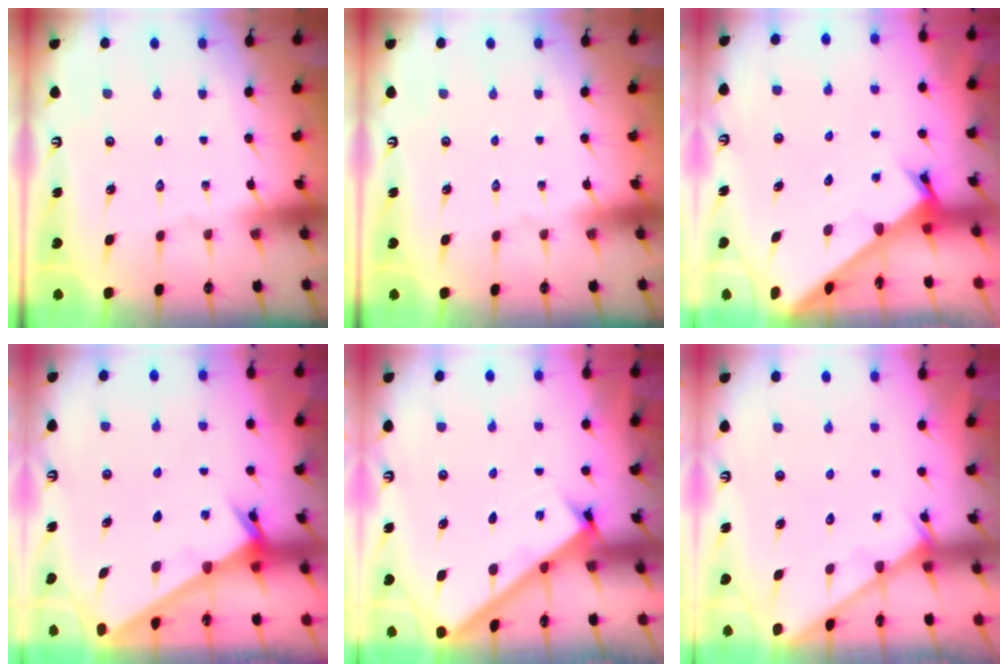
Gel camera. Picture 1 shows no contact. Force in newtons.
{"total": 0.0}
{"total": 2.2, "press": 2.2, "slide": 0.2}
{"total": 2.4, "press": 2.4, "slide": 0.2}
{"total": 2.6, "press": 2.6, "slide": 0.4}
{"total": 2.4, "press": 2.4, "slide": 0.2}